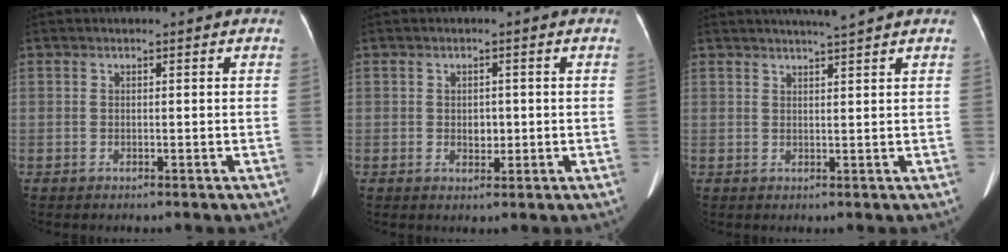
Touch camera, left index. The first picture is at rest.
{"total": 2.1, "force": [-0.1, 1.5, 1.4], "torque": [-0.023, 0.002, 0.002]}
{"total": 4.0, "force": [3.5, -0.8, 1.9], "torque": [-0.028, 0.006, 0.050]}